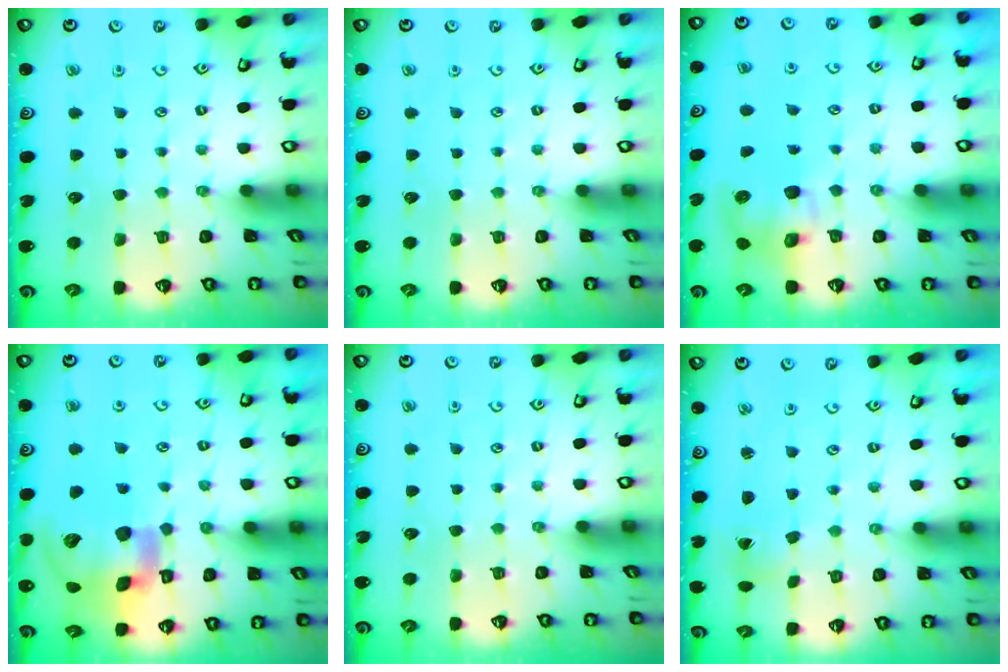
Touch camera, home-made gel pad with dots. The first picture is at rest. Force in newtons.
{"total": 0.0}
{"total": 8.7, "press": 8.6, "slide": 1.2}
{"total": 20.7, "press": 20.4, "slide": 3.4}
{"total": 0.0}
{"total": 0.0}